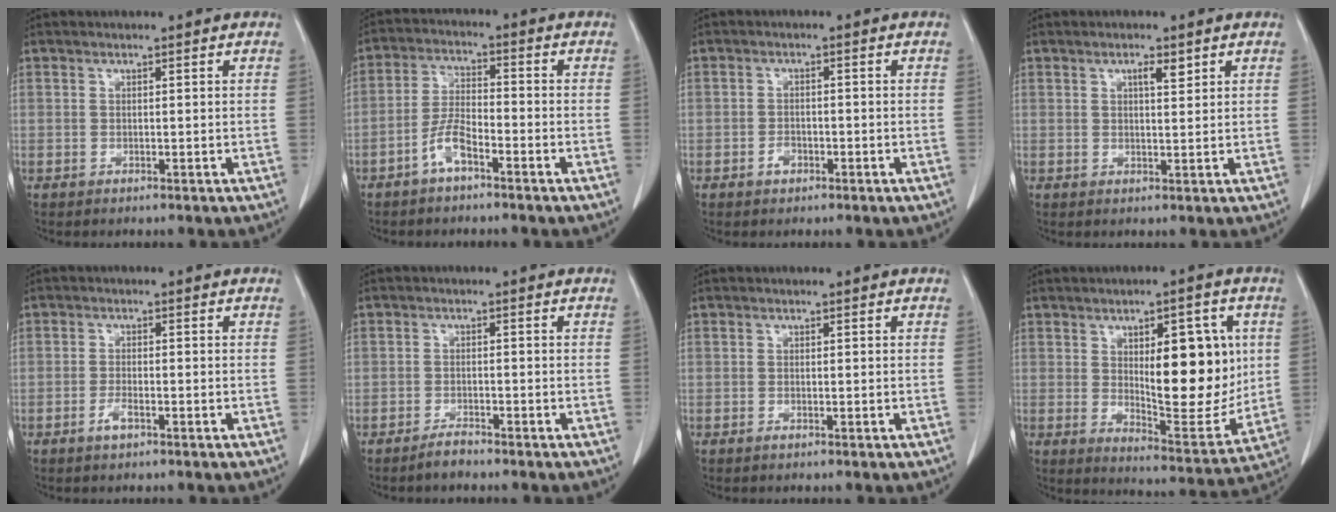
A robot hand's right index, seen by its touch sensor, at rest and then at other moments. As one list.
[{"total": 5.1, "force": [-3.2, 1.3, 3.8], "torque": [-0.083, 0.007, -0.065]}, {"total": 1.8, "force": [-1.1, 1.1, 1.0], "torque": [-0.014, 0.005, -0.018]}, {"total": 2.1, "force": [1.2, 0.5, 1.7], "torque": [-0.030, -0.002, 0.020]}, {"total": 2.2, "force": [-1.3, 0.5, 1.7], "torque": [-0.034, 0.000, -0.026]}, {"total": 2.0, "force": [-1.8, 0.5, 0.5], "torque": [-0.005, 0.001, -0.032]}, {"total": 0.0}, {"total": 14.4, "force": [2.3, 5.1, 13.3], "torque": [-0.179, -0.007, 0.046]}]